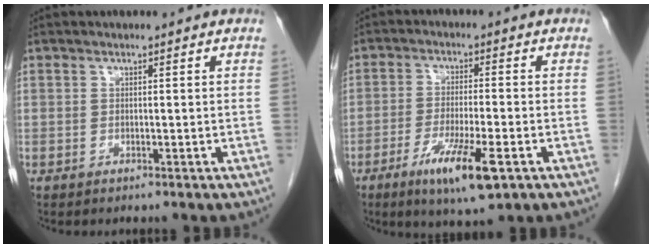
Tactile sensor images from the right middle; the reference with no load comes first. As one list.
[{"total": 9.2, "force": [-4.5, 1.1, 7.9], "torque": [-0.145, -0.021, -0.072]}]